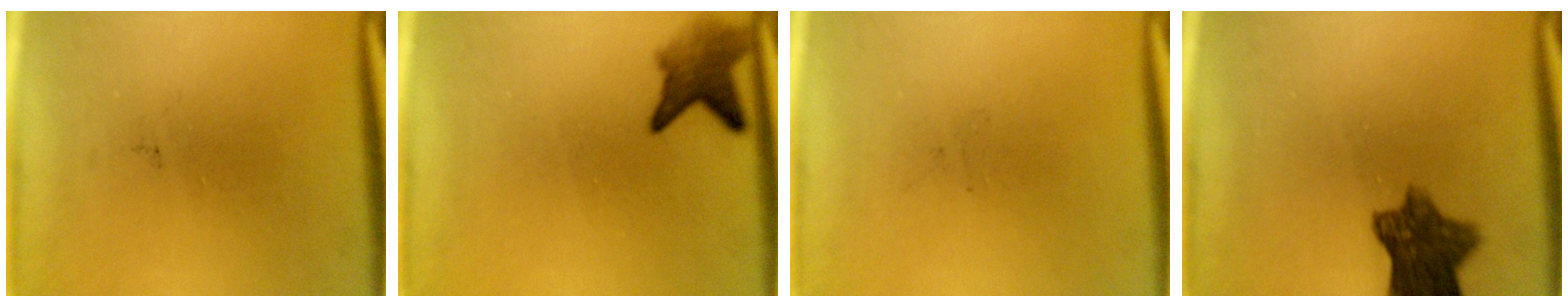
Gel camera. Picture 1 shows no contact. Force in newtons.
{"total": 4.7}
{"total": 0.0}
{"total": 8.6}